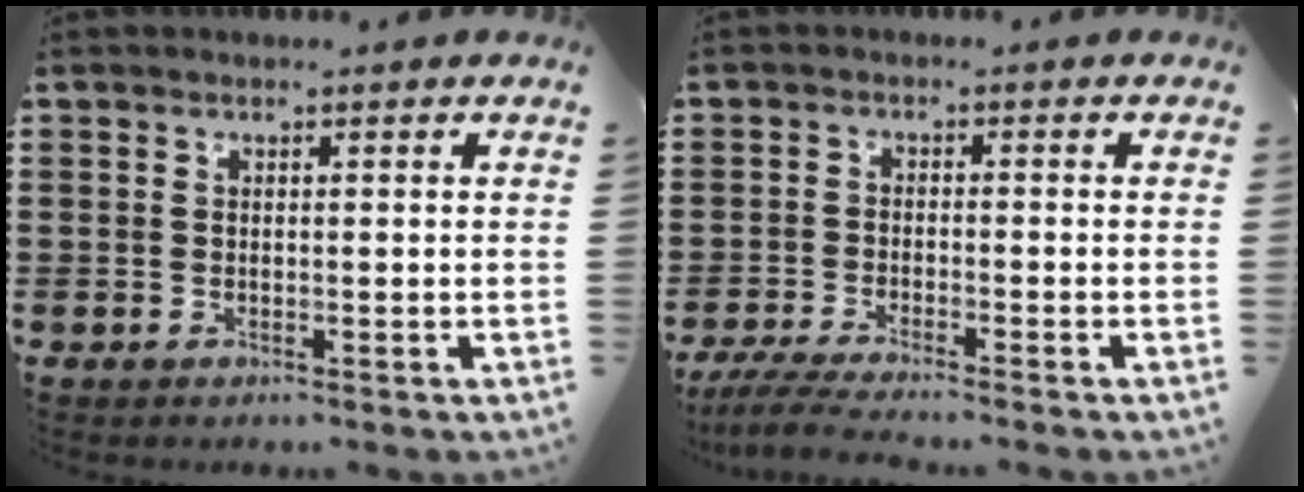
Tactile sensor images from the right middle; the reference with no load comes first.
{"total": 3.7, "force": [-3.2, 0.1, 1.8], "torque": [-0.051, -0.015, -0.067]}